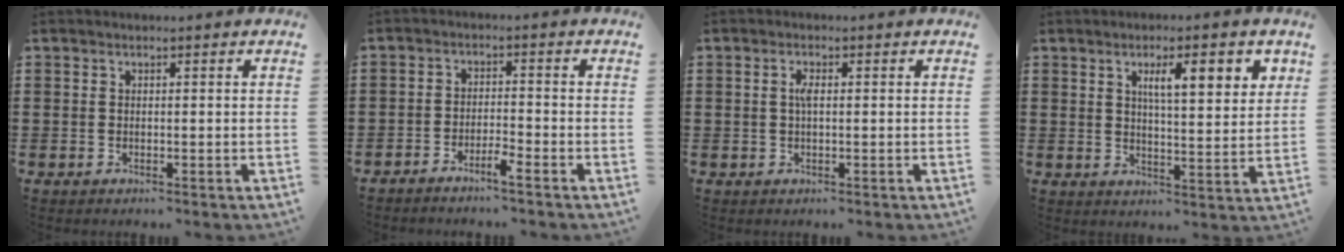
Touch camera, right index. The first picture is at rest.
{"total": 2.5, "force": [-2.4, 0.0, 0.7], "torque": [-0.017, 0.002, -0.048]}
{"total": 1.8, "force": [0.1, 0.5, 1.7], "torque": [-0.033, 0.002, 0.001]}
{"total": 6.8, "force": [2.8, 1.8, 5.9], "torque": [-0.097, -0.003, 0.041]}